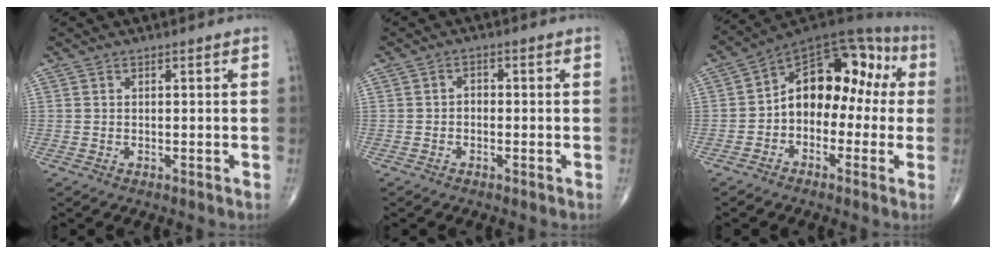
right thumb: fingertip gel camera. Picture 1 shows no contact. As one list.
[{"total": 1.5, "force": [-0.5, 1.1, 0.9], "torque": [-0.004, 0.007, -0.014]}, {"total": 15.8, "force": [-0.3, 10.6, 11.7], "torque": [-0.123, 0.059, -0.022]}]